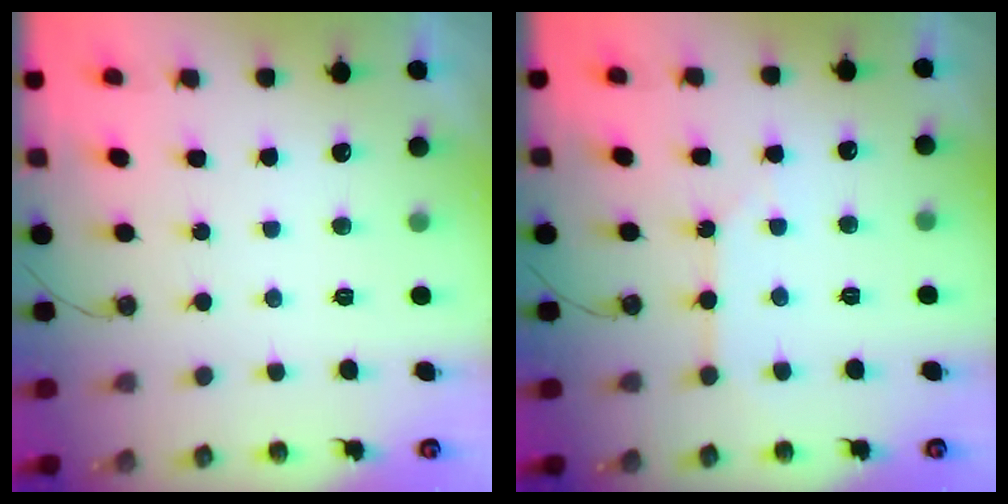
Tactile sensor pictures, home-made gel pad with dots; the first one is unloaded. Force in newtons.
{"total": 3.0, "press": 3.0, "slide": 0.4}